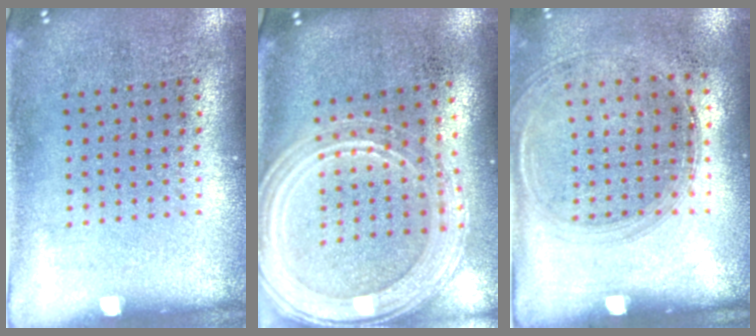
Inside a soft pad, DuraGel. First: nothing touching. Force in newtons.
{"total": 2.3, "press": 2.0, "slide": 1.1}
{"total": 1.3, "press": 1.2, "slide": 0.5}